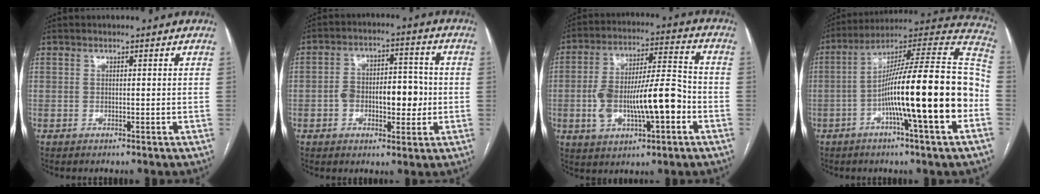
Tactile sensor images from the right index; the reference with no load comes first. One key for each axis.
{"total": 9.8, "fx": -1.4, "fy": 4.9, "fz": 8.4, "tx": -0.130, "ty": 0.028, "tz": -0.017}
{"total": 14.8, "fx": -3.5, "fy": 4.2, "fz": 13.8, "tx": -0.252, "ty": 0.024, "tz": -0.051}
{"total": 23.0, "fx": -5.7, "fy": 0.6, "fz": 22.3, "tx": -0.312, "ty": 0.014, "tz": -0.098}